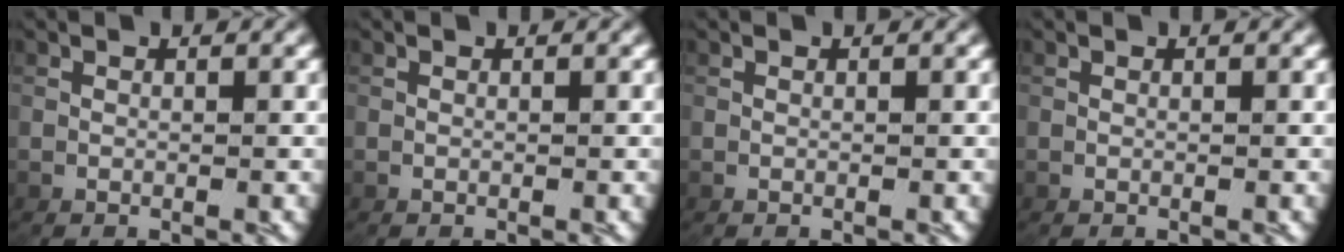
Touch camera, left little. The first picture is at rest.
{"total": 0.0}
{"total": 0.0}
{"total": 0.0}